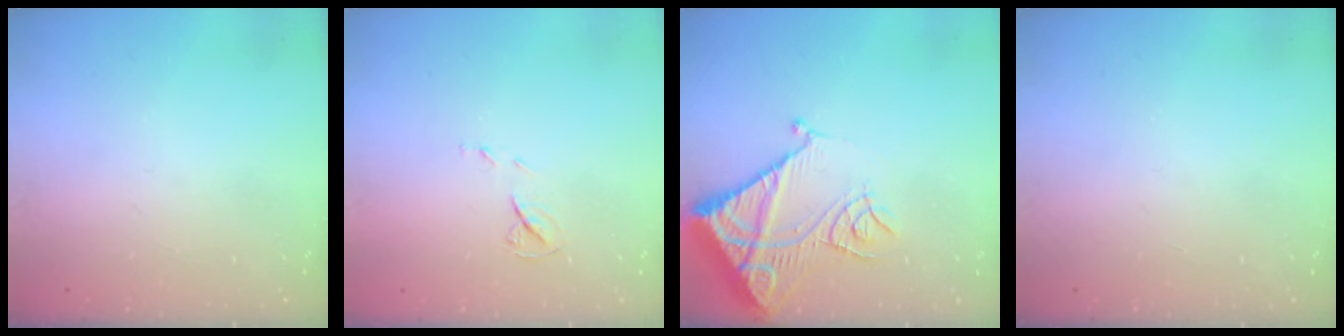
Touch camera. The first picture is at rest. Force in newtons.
{"total": 5.7, "press": 5.6, "slide": 0.5}
{"total": 13.7, "press": 13.6, "slide": 1.6}
{"total": 0.0}